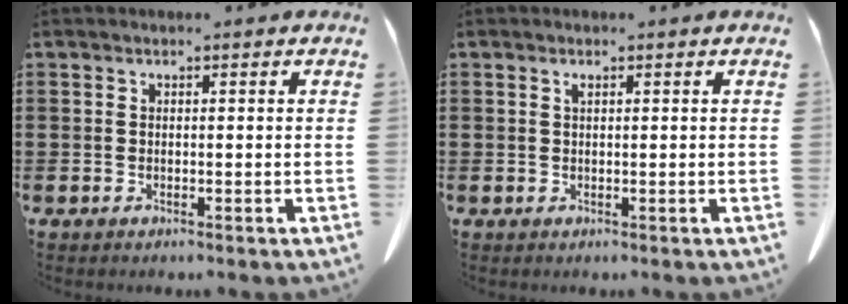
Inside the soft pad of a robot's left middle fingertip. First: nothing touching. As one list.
[{"total": 0.6, "force": [0.4, 0.1, 0.5], "torque": [-0.013, 0.000, 0.008]}]